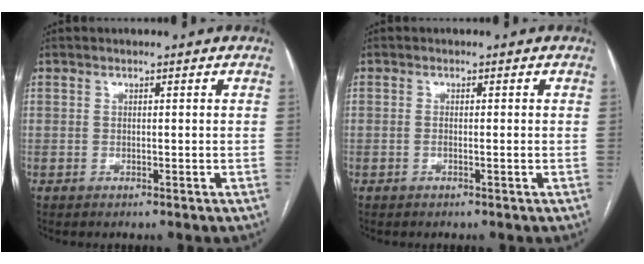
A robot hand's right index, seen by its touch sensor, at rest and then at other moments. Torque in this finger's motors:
{"motor_torque": [-0.27, 0.33, 0.00, -0.01]}